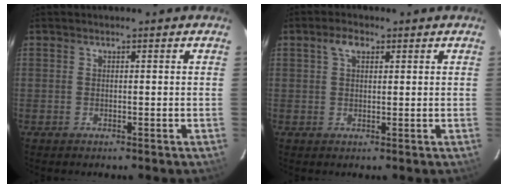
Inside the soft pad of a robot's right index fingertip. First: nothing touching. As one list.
[{"total": 2.9, "force": [1.3, 1.7, 2.0], "torque": [-0.037, 0.010, 0.024]}]